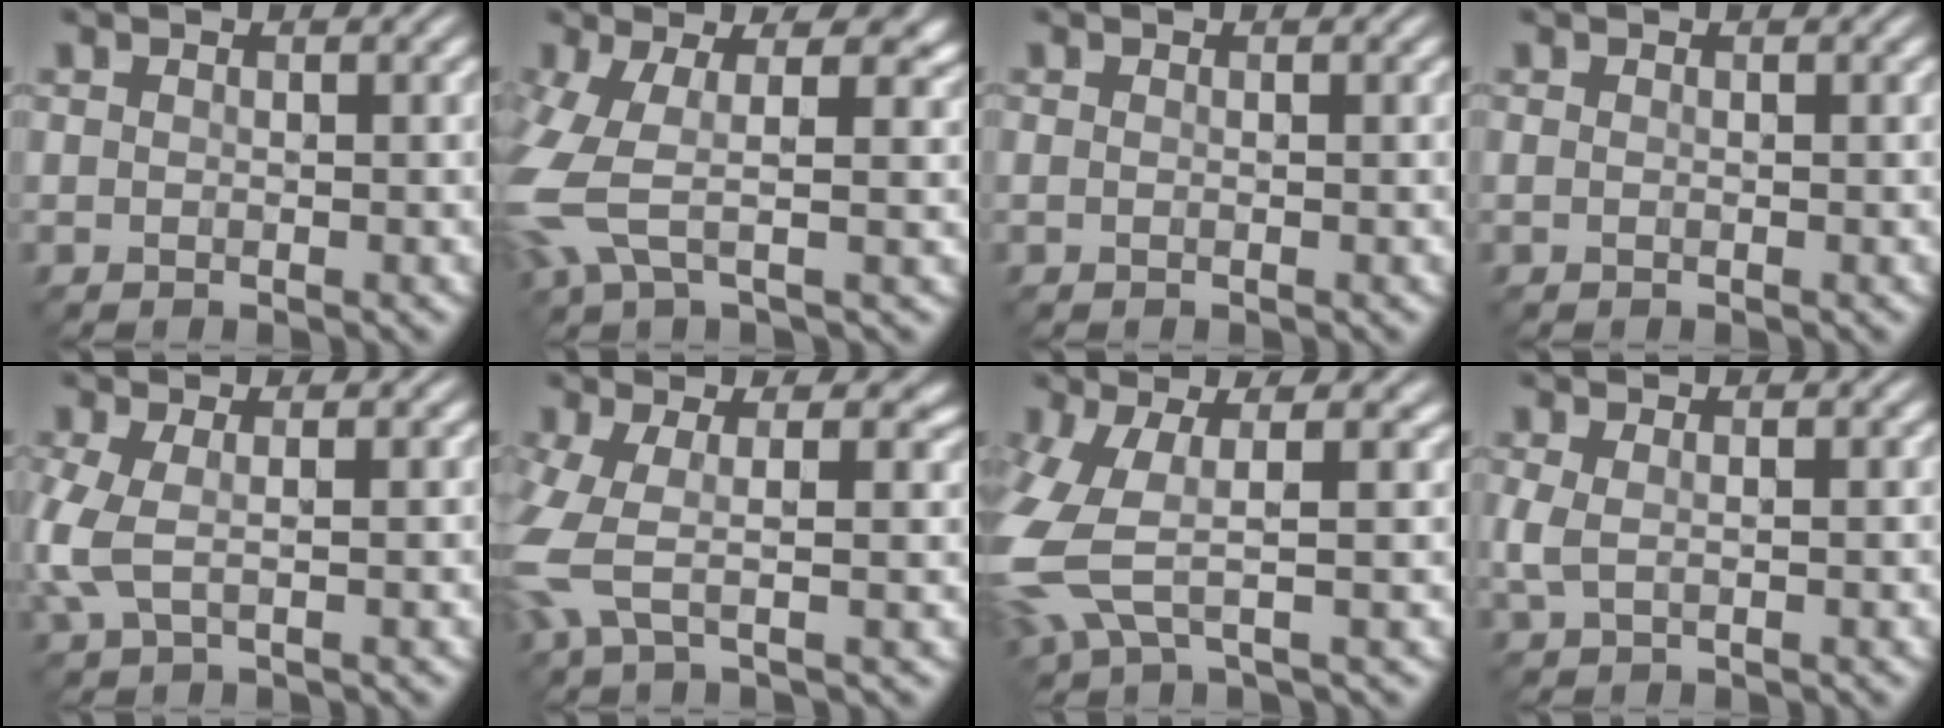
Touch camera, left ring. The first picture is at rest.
{"total": 8.6, "force": [0.2, 4.2, 7.5], "torque": [-0.200, -0.014, -0.004]}
{"total": 0.0}
{"total": 0.0}
{"total": 3.2, "force": [-0.1, 1.3, 2.9], "torque": [-0.086, -0.003, -0.007]}
{"total": 6.2, "force": [0.2, 2.6, 5.6], "torque": [-0.144, -0.010, -0.007]}
{"total": 7.0, "force": [0.0, 2.9, 6.4], "torque": [-0.178, -0.006, -0.007]}
{"total": 1.5, "force": [0.3, 0.6, 1.3], "torque": [-0.035, 0.001, 0.003]}